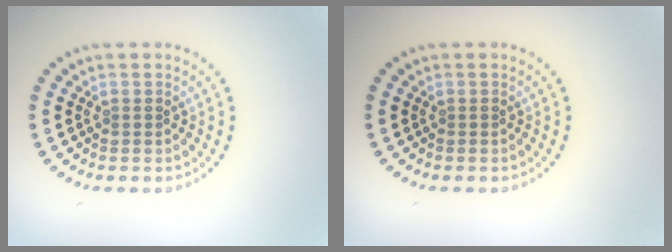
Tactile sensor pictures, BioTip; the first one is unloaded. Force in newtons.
{"total": 0.0}